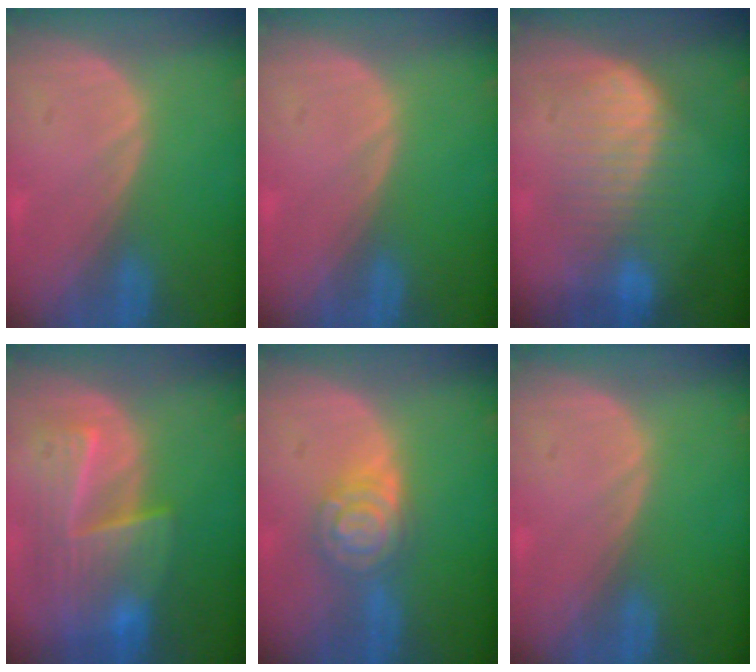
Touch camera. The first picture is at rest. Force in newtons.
{"total": 0.0}
{"total": 7.3, "press": 7.3, "slide": 0.1}
{"total": 9.3, "press": 8.3, "slide": 4.2}
{"total": 6.2, "press": 6.2, "slide": 0.4}
{"total": 0.0}